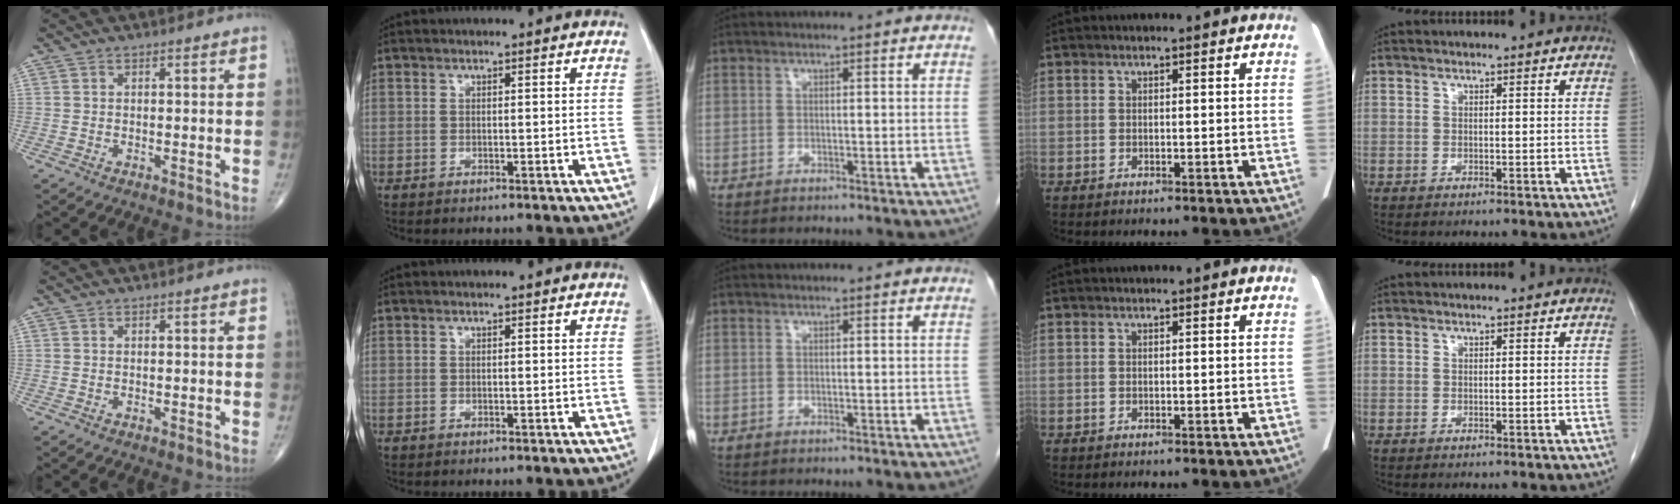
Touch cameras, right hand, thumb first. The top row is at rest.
{}